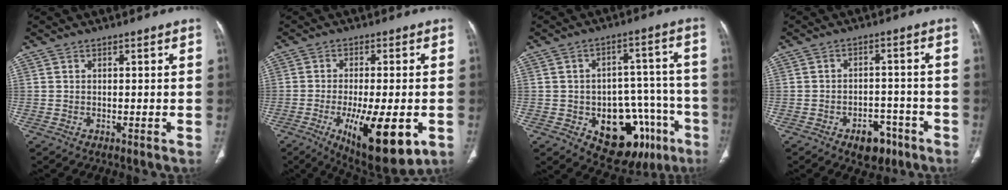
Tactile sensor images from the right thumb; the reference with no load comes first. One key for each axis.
{"total": 16.6, "fx": -5.4, "fy": 5.6, "fz": 14.7, "tx": -0.221, "ty": -0.013, "tz": -0.067}
{"total": 19.3, "fx": -8.2, "fy": 11.5, "fz": 13.1, "tx": -0.123, "ty": 0.056, "tz": -0.098}
{"total": 6.9, "fx": -4.0, "fy": 4.4, "fz": 3.5, "tx": -0.022, "ty": 0.032, "tz": -0.053}